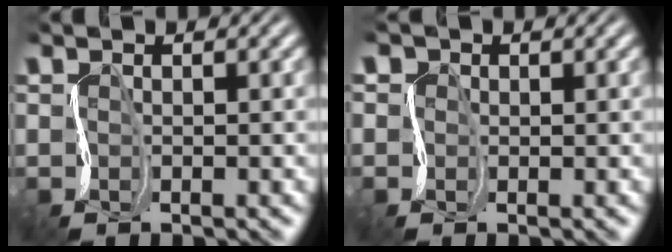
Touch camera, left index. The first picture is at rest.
{"total": 1.9, "force": [0.2, 1.7, 0.8], "torque": [-0.011, 0.015, -0.013]}